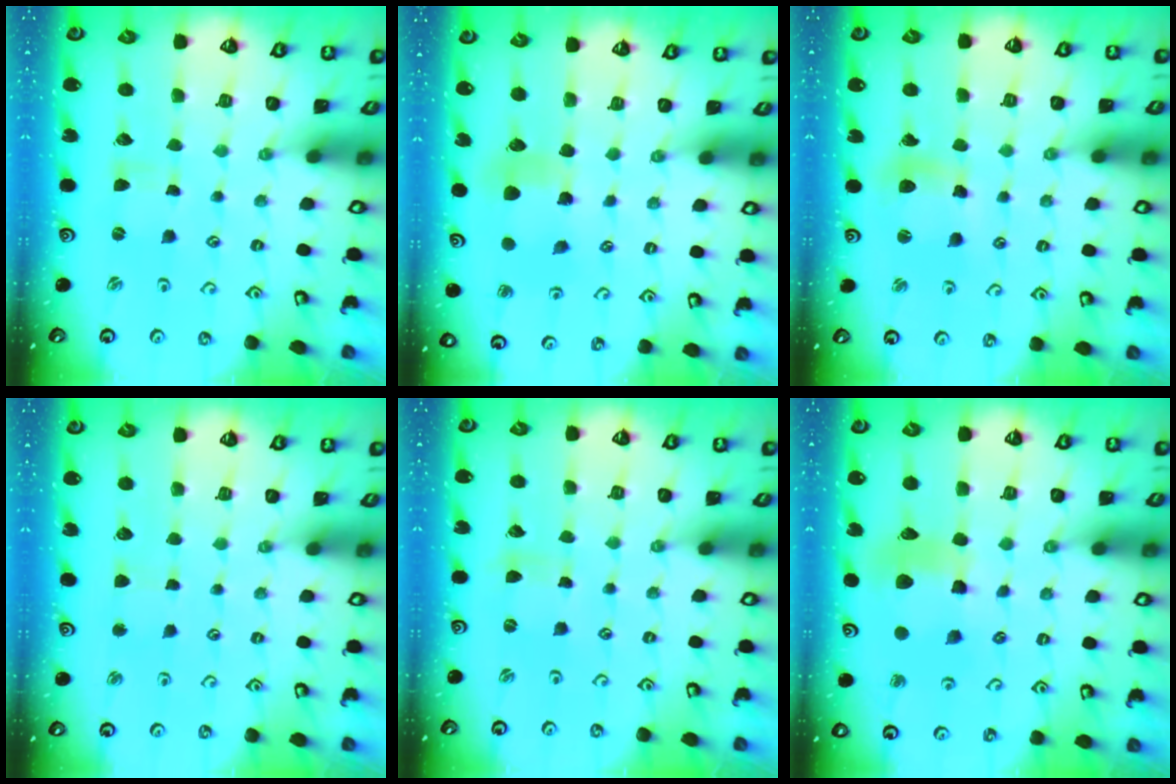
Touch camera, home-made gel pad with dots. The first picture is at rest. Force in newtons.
{"total": 7.1, "press": 7.1, "slide": 0.5}
{"total": 10.0, "press": 9.9, "slide": 1.3}
{"total": 2.6, "press": 2.6, "slide": 0.2}
{"total": 0.8, "press": 0.8, "slide": 0.1}
{"total": 11.8, "press": 11.7, "slide": 1.3}